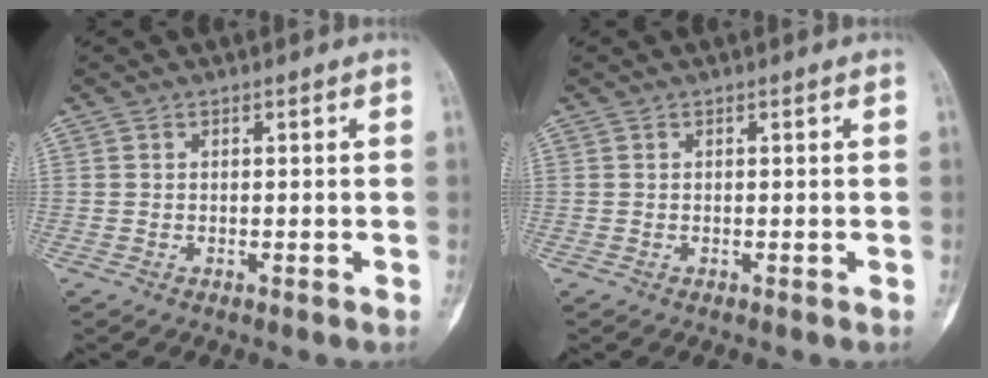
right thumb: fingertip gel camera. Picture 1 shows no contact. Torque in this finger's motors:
{"motor_torque": [0.03, 0.03, 0.08, -0.01, 0.00]}